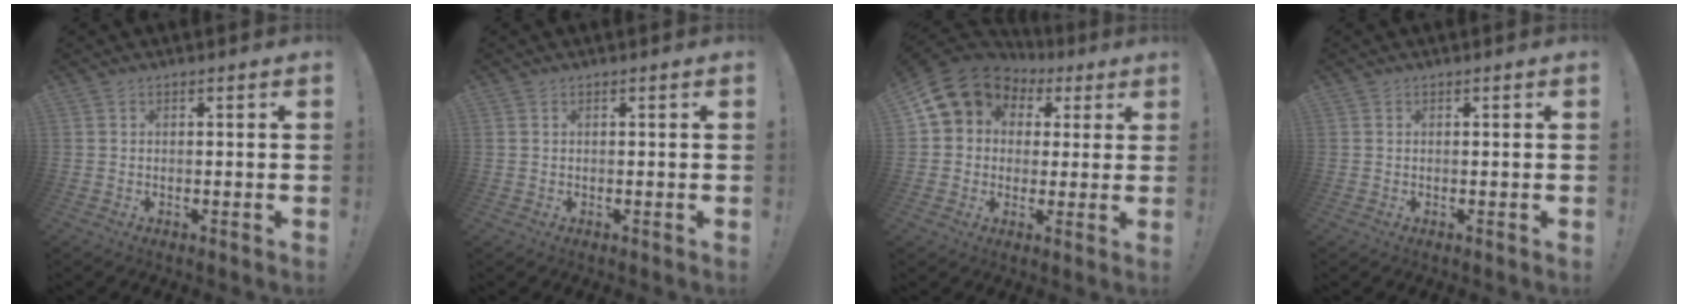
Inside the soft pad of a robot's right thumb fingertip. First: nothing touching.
{"total": 0.0}
{"total": 10.9, "force": [4.0, 9.2, 4.3], "torque": [-0.067, -0.018, 0.083]}
{"total": 0.0}